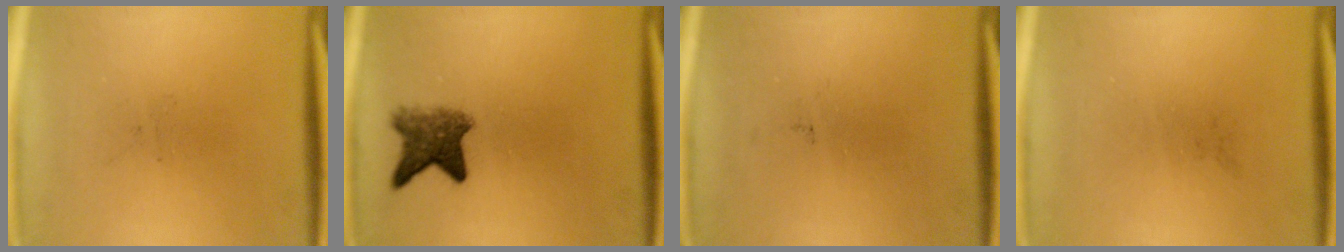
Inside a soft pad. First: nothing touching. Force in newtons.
{"total": 4.9}
{"total": 0.0}
{"total": 0.0}